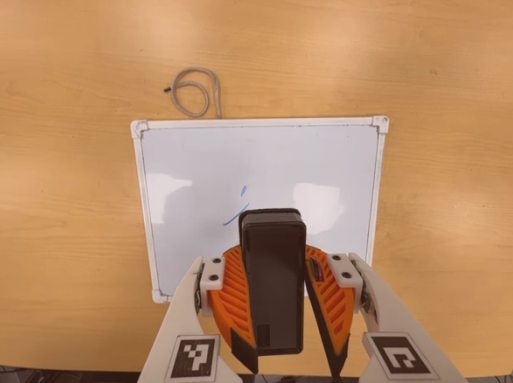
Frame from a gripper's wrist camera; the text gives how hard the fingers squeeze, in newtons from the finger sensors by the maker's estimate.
{"total": 11.8, "left": 11.2, "right": 12.3}